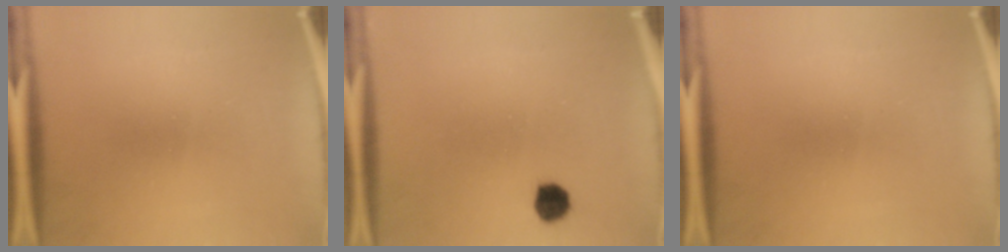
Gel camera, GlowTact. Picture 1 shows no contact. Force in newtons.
{"total": 4.2}
{"total": 0.0}